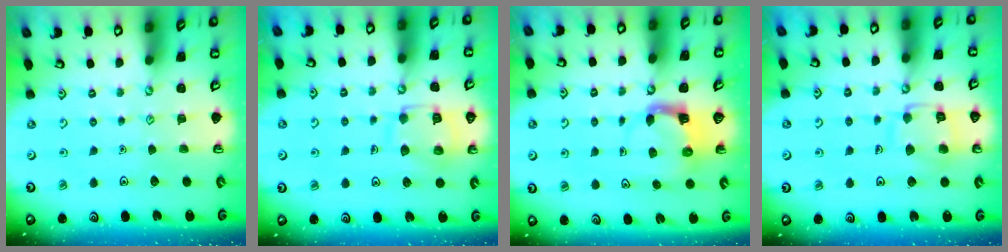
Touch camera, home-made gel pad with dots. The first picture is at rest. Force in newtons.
{"total": 12.7, "press": 12.7, "slide": 1.3}
{"total": 4.0, "press": 3.9, "slide": 0.7}
{"total": 11.6, "press": 11.5, "slide": 0.8}